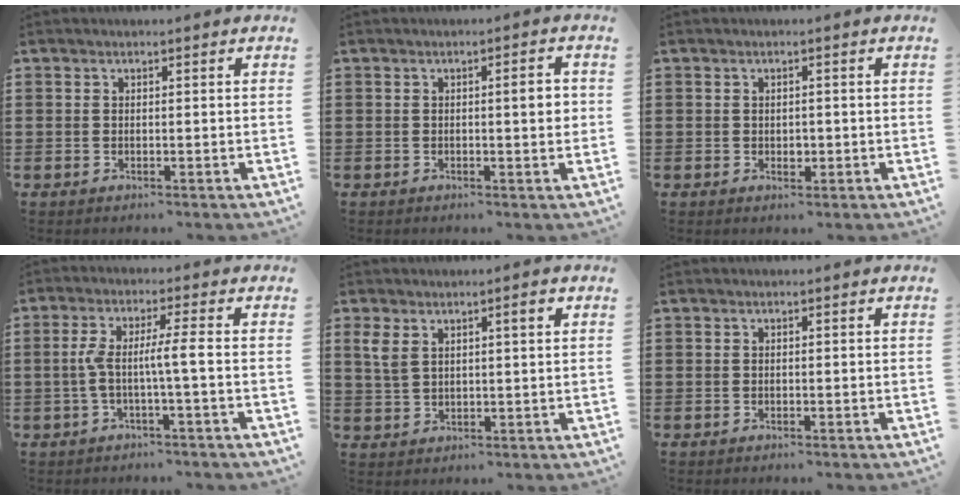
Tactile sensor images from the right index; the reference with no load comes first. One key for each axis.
{"total": 3.1, "fx": 0.2, "fy": 0.4, "fz": 3.1, "tx": -0.044, "ty": -0.002, "tz": 0.001}
{"total": 1.2, "fx": 0.0, "fy": 0.8, "fz": 0.9, "tx": -0.017, "ty": 0.004, "tz": 0.000}
{"total": 5.0, "fx": -0.7, "fy": -0.2, "fz": 5.0, "tx": -0.102, "ty": -0.006, "tz": -0.021}
{"total": 4.9, "fx": 2.3, "fy": 1.9, "fz": 3.9, "tx": -0.075, "ty": 0.004, "tz": 0.039}
{"total": 0.0}